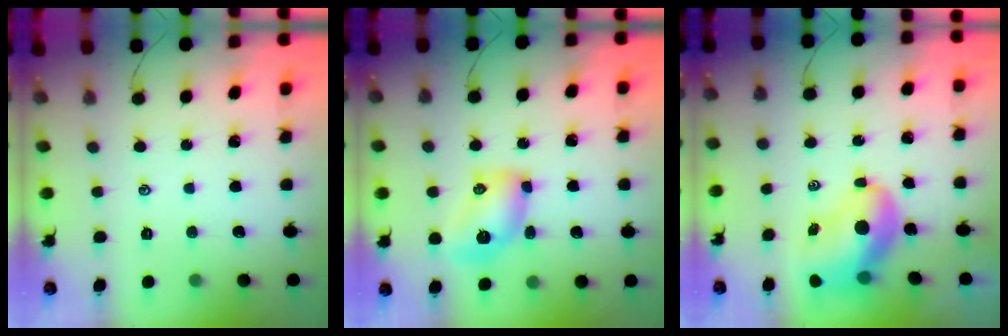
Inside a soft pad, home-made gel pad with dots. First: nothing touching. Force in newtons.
{"total": 9.7, "press": 9.6, "slide": 1.2}
{"total": 9.7, "press": 9.5, "slide": 2.2}